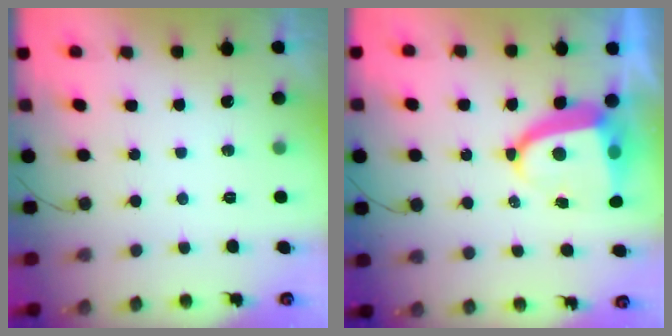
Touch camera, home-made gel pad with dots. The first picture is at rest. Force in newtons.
{"total": 8.8, "press": 8.7, "slide": 1.5}